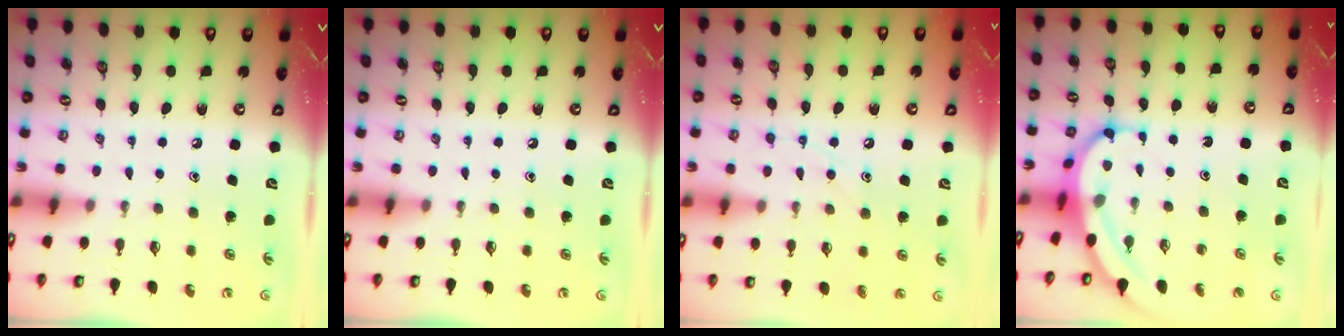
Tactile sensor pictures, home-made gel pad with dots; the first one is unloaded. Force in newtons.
{"total": 0.0}
{"total": 7.8, "press": 7.8, "slide": 0.7}
{"total": 7.2, "press": 7.1, "slide": 0.8}